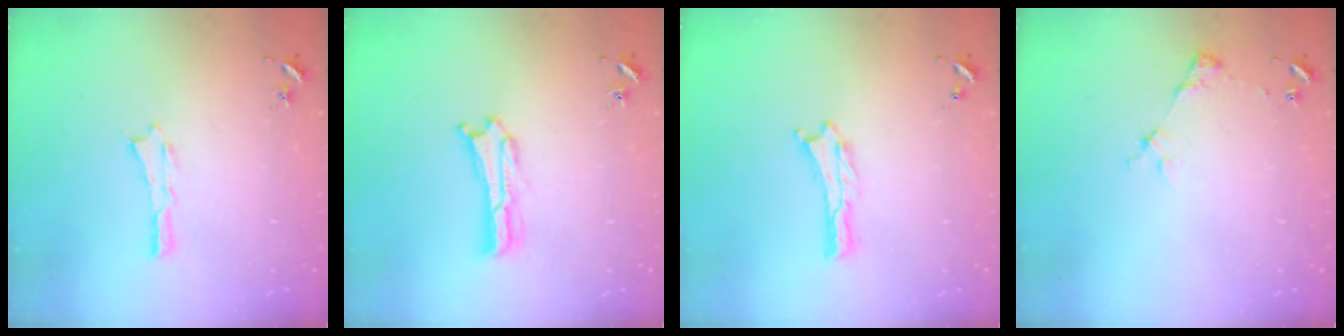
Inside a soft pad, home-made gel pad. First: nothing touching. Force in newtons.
{"total": 1.2, "press": 1.2, "slide": 0.2}
{"total": 0.0}
{"total": 2.9, "press": 2.9, "slide": 0.4}